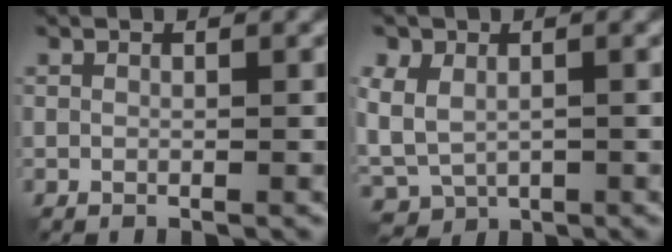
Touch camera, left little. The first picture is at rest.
{"total": 4.5, "force": [0.5, 3.4, 3.0], "torque": [-0.068, -0.005, 0.007]}